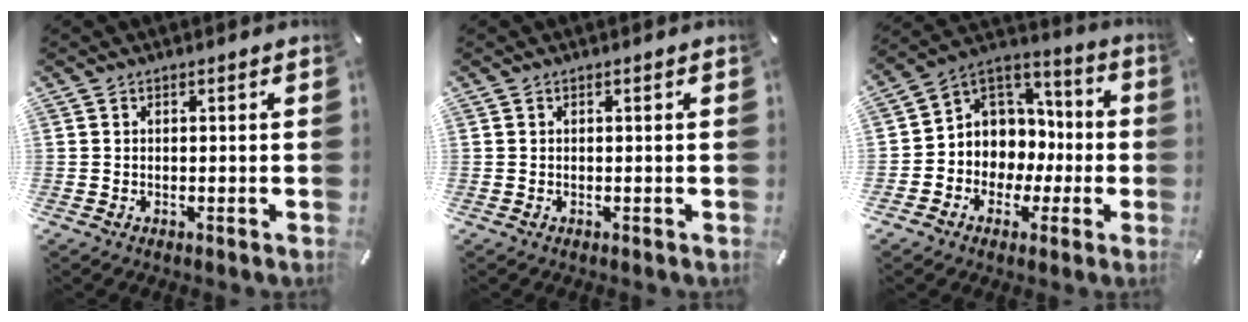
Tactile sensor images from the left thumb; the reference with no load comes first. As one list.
[{"total": 0.0}, {"total": 8.2, "force": [0.0, 8.2, 0.0], "torque": [-0.006, -0.019, 0.010]}]